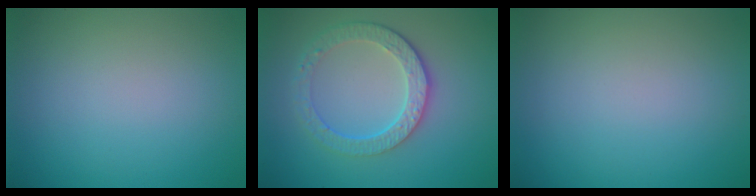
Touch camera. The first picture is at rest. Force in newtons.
{"total": 4.3, "press": 3.3, "slide": 2.7}
{"total": 0.0}